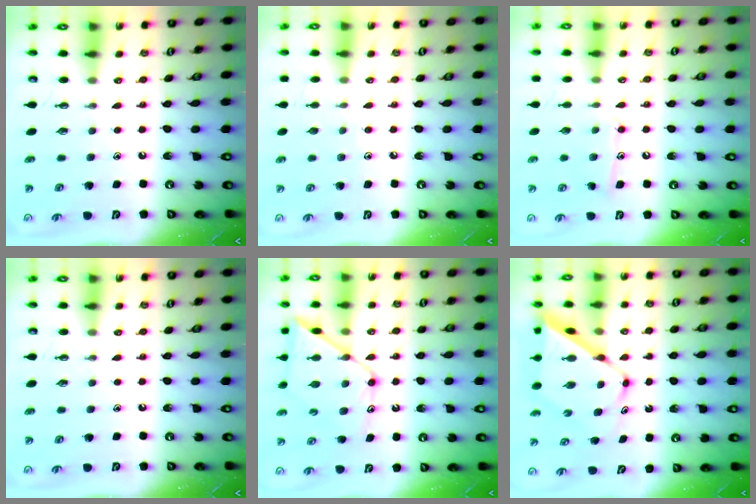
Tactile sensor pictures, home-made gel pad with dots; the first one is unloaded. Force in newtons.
{"total": 3.1, "press": 3.1, "slide": 0.3}
{"total": 8.9, "press": 8.8, "slide": 0.6}
{"total": 0.0}
{"total": 12.2, "press": 12.2, "slide": 1.0}
{"total": 11.6, "press": 11.5, "slide": 0.9}